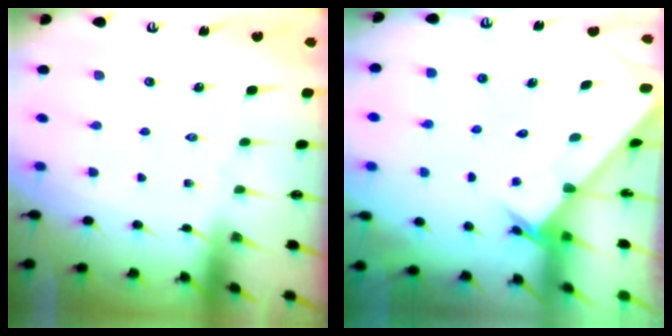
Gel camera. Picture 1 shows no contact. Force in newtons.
{"total": 2.5, "press": 2.5, "slide": 0.2}